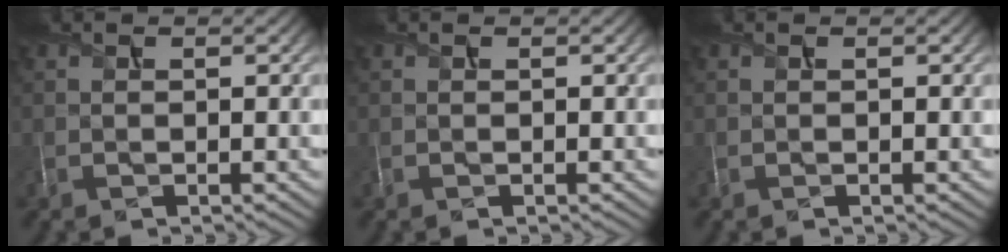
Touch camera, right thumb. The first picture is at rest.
{"total": 0.0}
{"total": 0.0}